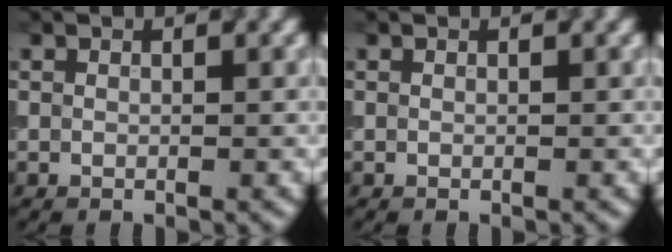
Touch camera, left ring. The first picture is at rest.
{"total": 0.0}